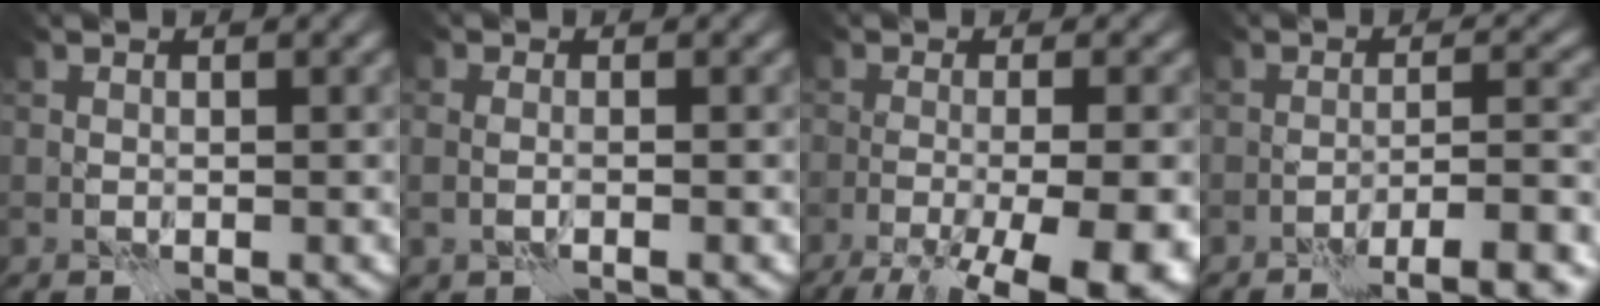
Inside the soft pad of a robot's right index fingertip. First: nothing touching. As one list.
[{"total": 0.7, "force": [-0.2, 0.1, 0.7], "torque": [-0.014, 0.000, -0.004]}, {"total": 12.3, "force": [-7.1, 3.4, 9.5], "torque": [-0.121, -0.028, -0.091]}, {"total": 7.0, "force": [-5.2, 1.0, 4.7], "torque": [-0.050, 0.015, -0.074]}]